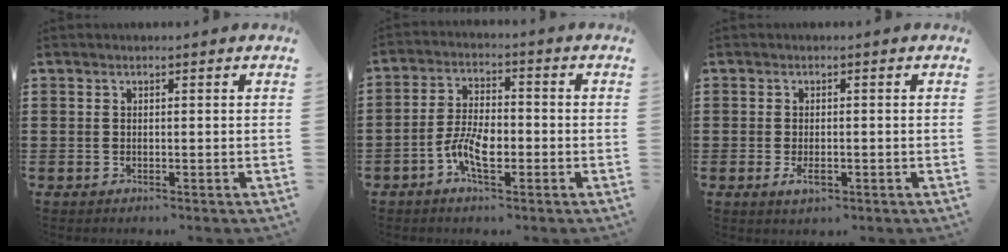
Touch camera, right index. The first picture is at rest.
{"total": 6.5, "force": [-2.5, 3.0, 5.2], "torque": [-0.115, 0.001, -0.051]}
{"total": 2.3, "force": [-0.8, 0.8, 2.0], "torque": [-0.046, -0.007, -0.014]}